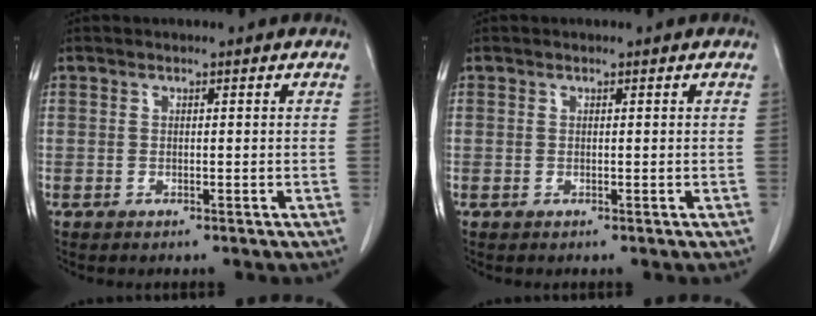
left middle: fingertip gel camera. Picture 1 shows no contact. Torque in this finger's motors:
{"motor_torque": [0.07, -0.06, -0.03, -0.01]}